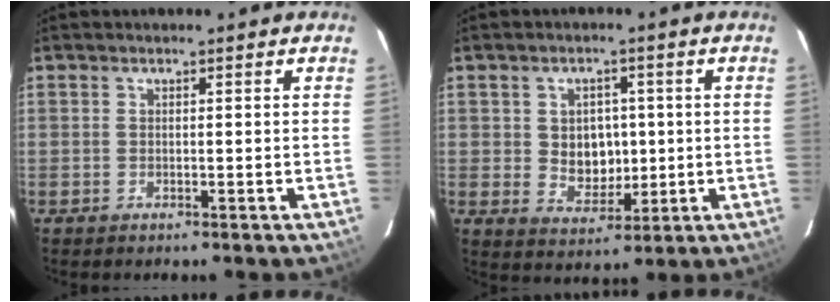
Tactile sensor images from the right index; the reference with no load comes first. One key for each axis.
{"total": 6.8, "fx": 0.4, "fy": 5.8, "fz": 3.5, "tx": -0.063, "ty": 0.004, "tz": 0.022}